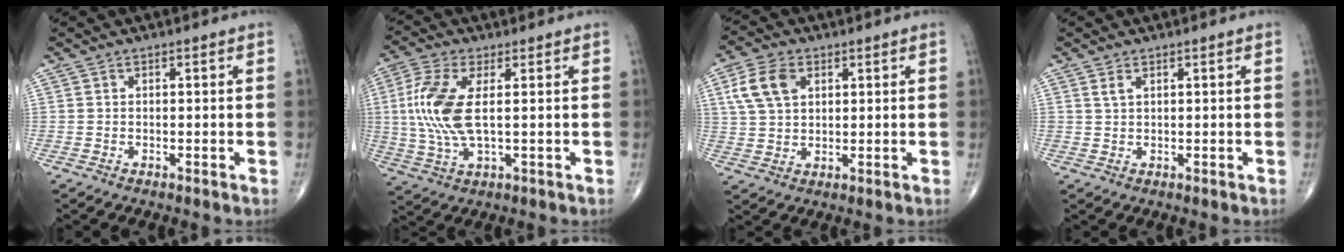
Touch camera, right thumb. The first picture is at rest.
{"total": 11.3, "force": [1.3, 4.4, 10.3], "torque": [-0.251, -0.002, 0.026]}
{"total": 8.1, "force": [2.9, 5.3, 5.4], "torque": [-0.103, 0.000, 0.057]}
{"total": 1.4, "force": [0.8, 0.6, 0.9], "torque": [-0.018, 0.003, 0.021]}